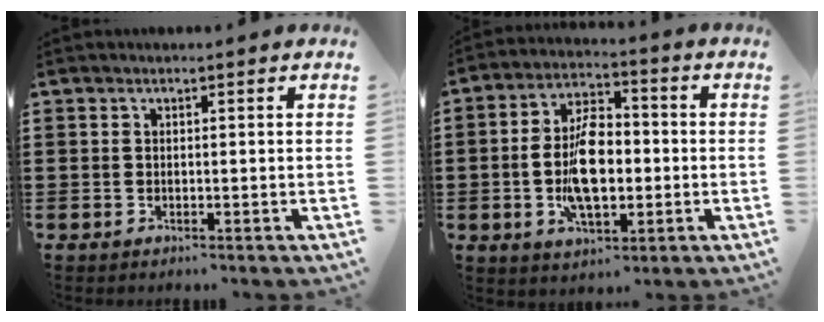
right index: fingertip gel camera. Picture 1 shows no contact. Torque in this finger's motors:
{"motor_torque": [2.14, 0.00, 1.05, 0.21]}